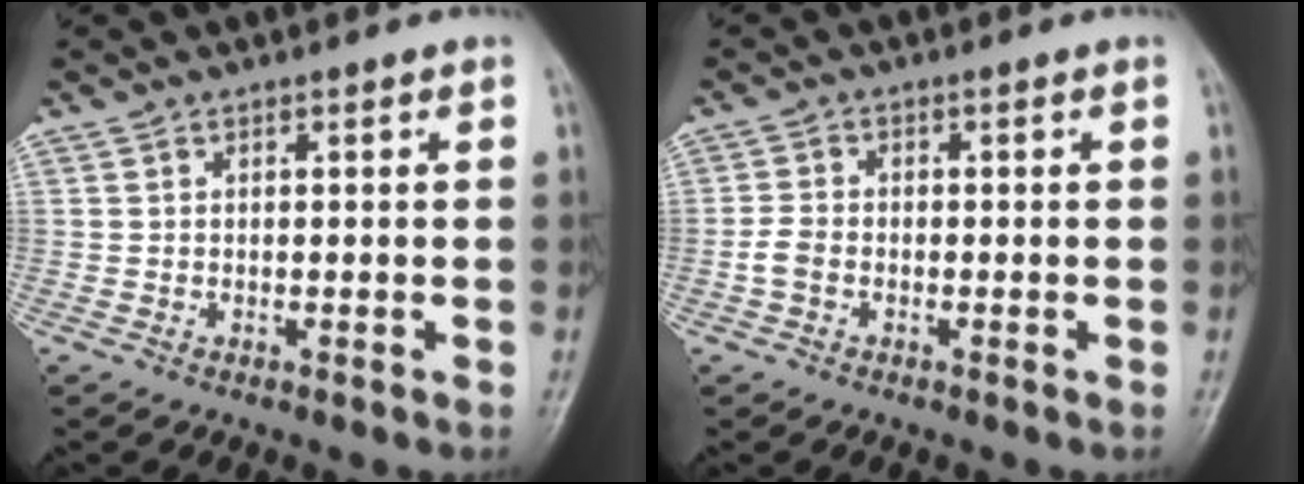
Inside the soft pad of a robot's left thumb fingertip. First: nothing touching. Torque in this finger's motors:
{"motor_torque": [0.05, -0.07, 0.39, 0.20, 0.01]}